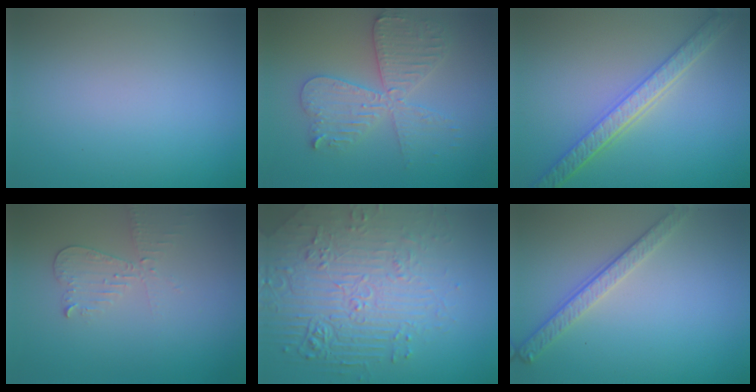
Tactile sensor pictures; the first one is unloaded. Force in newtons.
{"total": 5.7, "press": 5.7, "slide": 0.8}
{"total": 4.5, "press": 4.0, "slide": 2.1}
{"total": 2.2, "press": 2.2, "slide": 0.1}
{"total": 6.3, "press": 5.3, "slide": 3.5}
{"total": 2.8, "press": 2.5, "slide": 1.2}